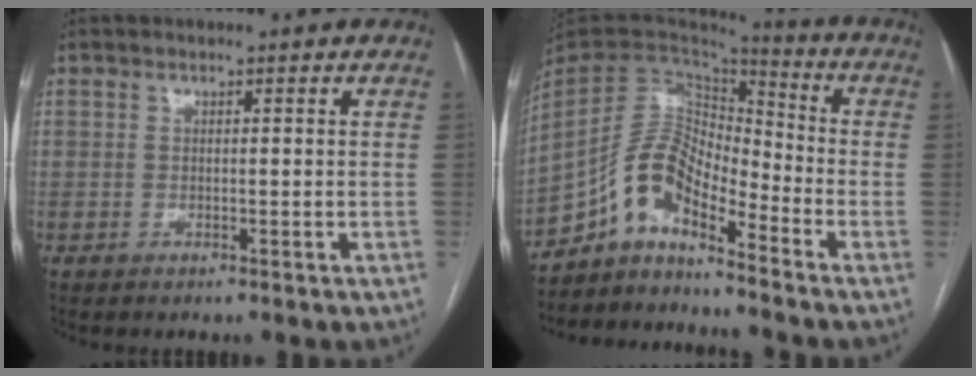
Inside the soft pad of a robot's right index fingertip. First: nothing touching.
{"total": 10.9, "force": [-7.8, 3.5, 6.7], "torque": [-0.135, 0.033, -0.145]}